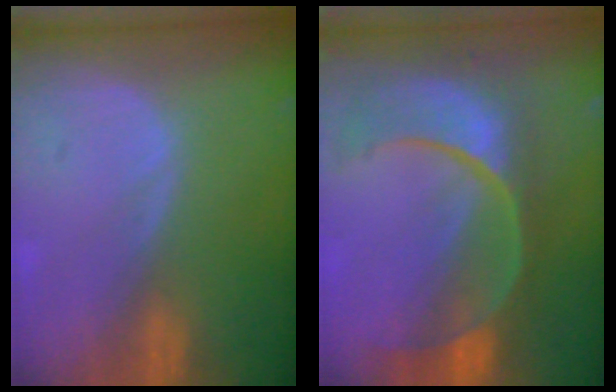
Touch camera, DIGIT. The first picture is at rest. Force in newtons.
{"total": 12.0, "press": 9.7, "slide": 7.0}